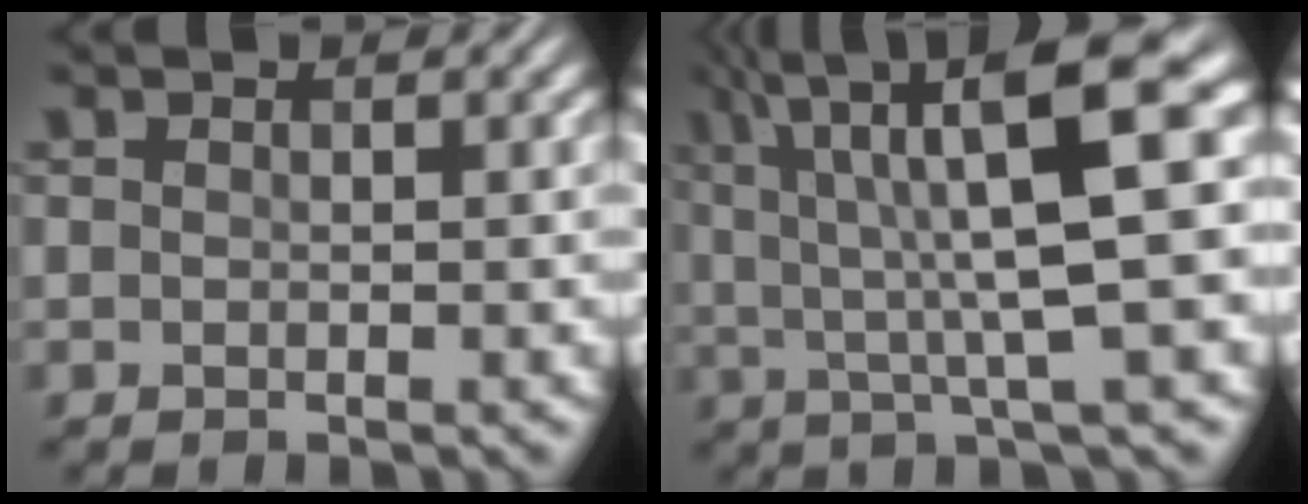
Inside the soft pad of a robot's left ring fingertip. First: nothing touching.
{"total": 11.1, "force": [3.4, 2.5, 10.3], "torque": [-0.163, 0.019, 0.058]}